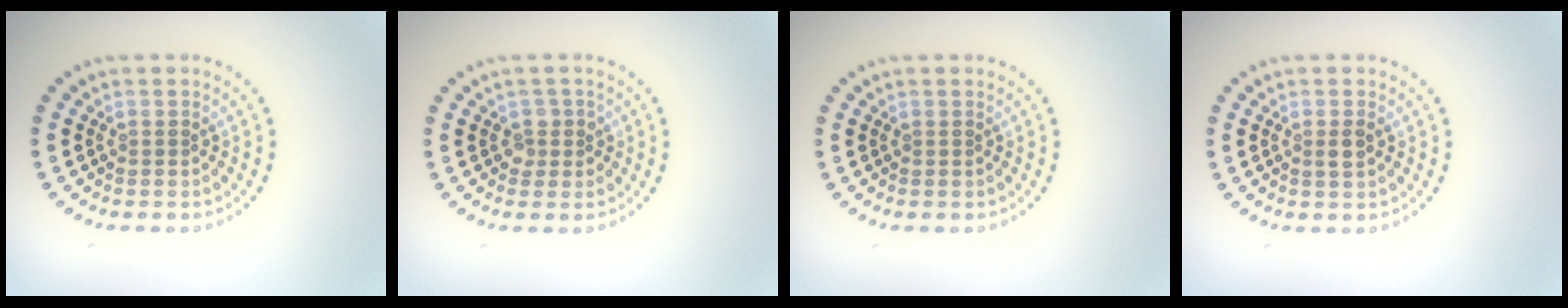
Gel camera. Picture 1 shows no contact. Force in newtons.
{"total": 1.4, "press": 1.3, "slide": 0.6}
{"total": 0.0}
{"total": 1.1, "press": 1.0, "slide": 0.4}